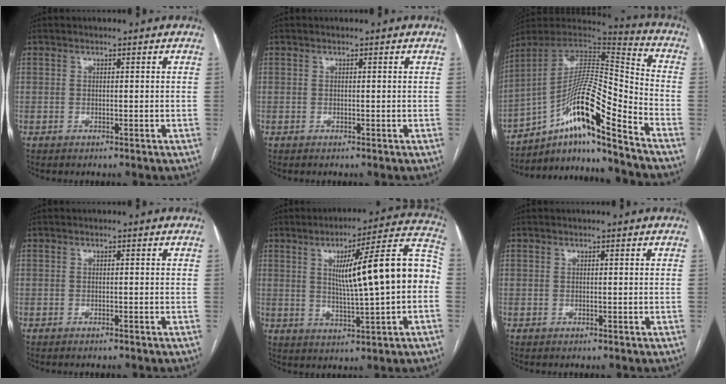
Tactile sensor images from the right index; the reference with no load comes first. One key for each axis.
{"total": 0.0}
{"total": 17.6, "fx": -10.6, "fy": 0.9, "fz": 14.0, "tx": -0.262, "ty": 0.013, "tz": -0.183}
{"total": 0.7, "fx": -0.6, "fy": -0.1, "fz": 0.2, "tx": -0.007, "ty": -0.002, "tz": -0.010}
{"total": 16.3, "fx": 0.9, "fy": 0.9, "fz": 16.3, "tx": -0.233, "ty": 0.029, "tz": 0.012}
{"total": 0.0}